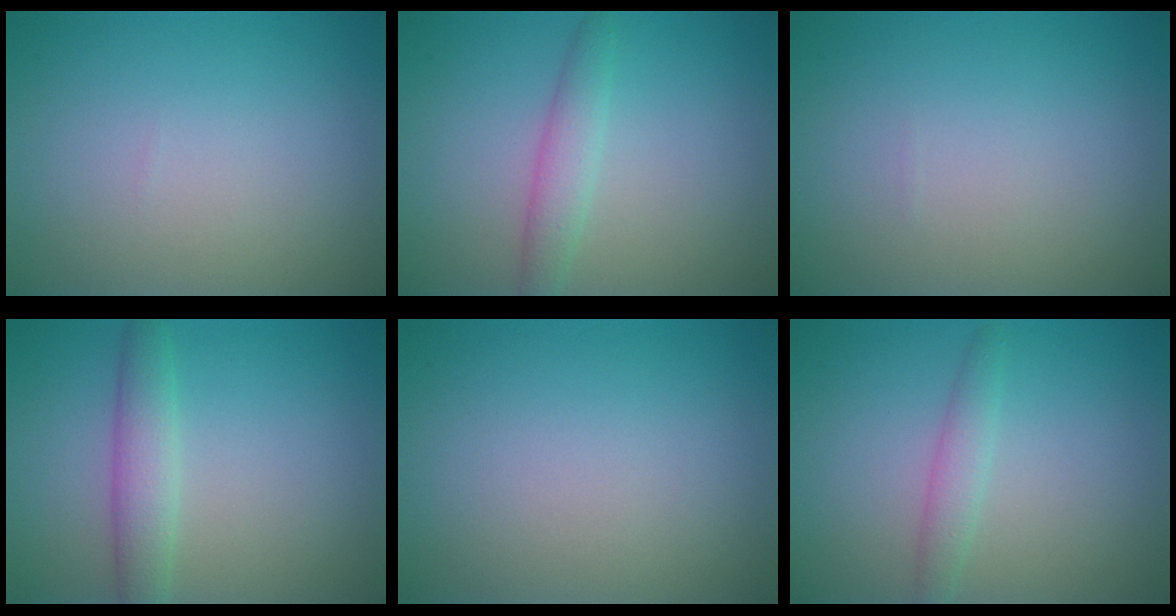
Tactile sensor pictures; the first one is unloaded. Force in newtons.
{"total": 2.3, "press": 2.3, "slide": 0.1}
{"total": 0.0}
{"total": 3.0, "press": 3.0, "slide": 0.0}
{"total": 0.0}
{"total": 1.8, "press": 1.8, "slide": 0.1}